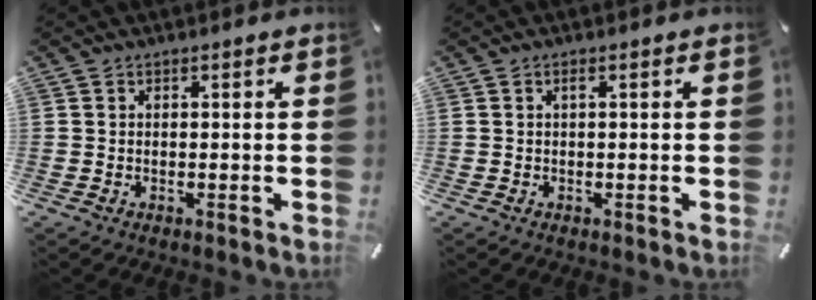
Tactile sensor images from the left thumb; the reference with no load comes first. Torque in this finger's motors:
{"motor_torque": [0.12, 0.42, 0.06, -0.19, 0.14]}